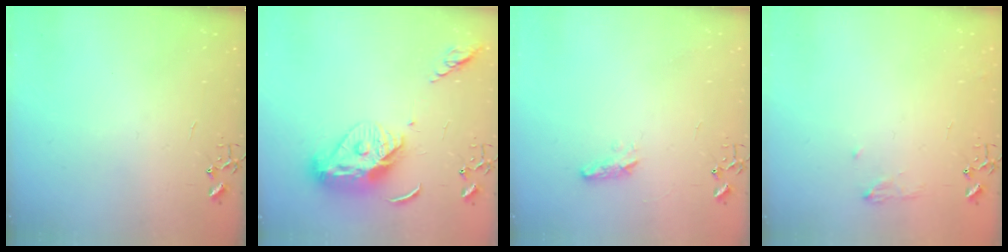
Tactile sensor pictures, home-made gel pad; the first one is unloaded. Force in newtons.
{"total": 12.7, "press": 12.7, "slide": 0.9}
{"total": 6.5, "press": 6.4, "slide": 0.7}
{"total": 7.0, "press": 7.0, "slide": 0.8}